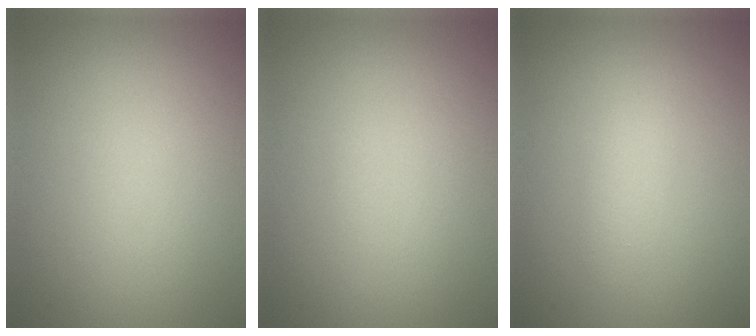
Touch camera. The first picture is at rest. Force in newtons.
{"total": 0.0}
{"total": 1.5, "press": 1.5, "slide": 0.0}